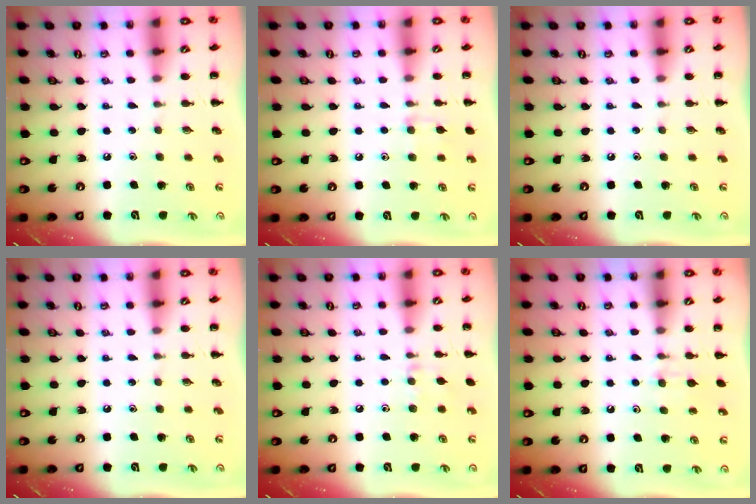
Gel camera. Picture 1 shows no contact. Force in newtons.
{"total": 7.2, "press": 6.8, "slide": 2.5}
{"total": 0.0}
{"total": 0.0}
{"total": 6.0, "press": 5.8, "slide": 1.6}
{"total": 5.2, "press": 4.9, "slide": 1.9}